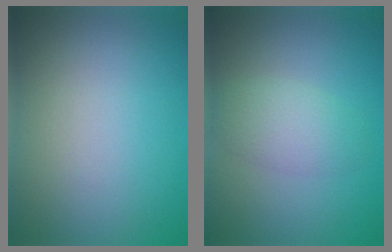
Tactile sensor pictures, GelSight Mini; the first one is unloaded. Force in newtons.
{"total": 2.7, "press": 2.7, "slide": 0.1}